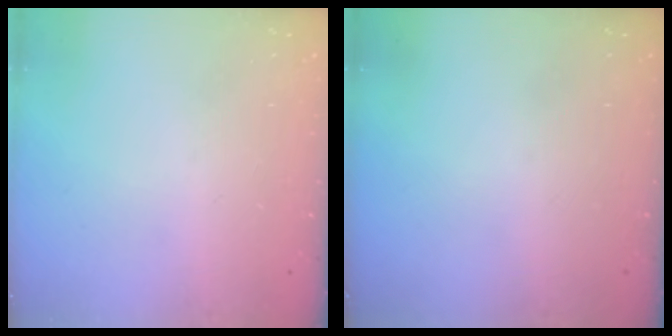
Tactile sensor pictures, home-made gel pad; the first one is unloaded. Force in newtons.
{"total": 0.0}